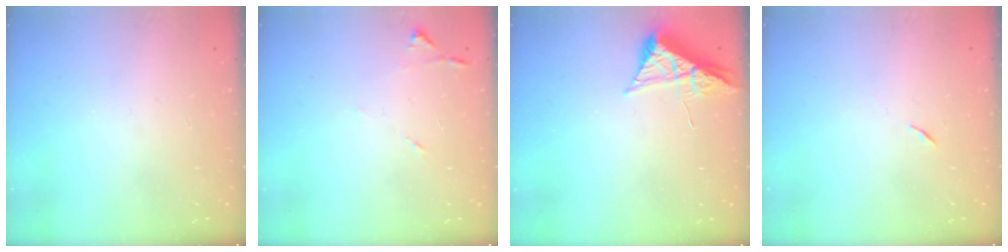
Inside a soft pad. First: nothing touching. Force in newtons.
{"total": 6.7, "press": 6.7, "slide": 0.7}
{"total": 7.9, "press": 7.9, "slide": 0.8}
{"total": 5.3, "press": 4.8, "slide": 2.2}